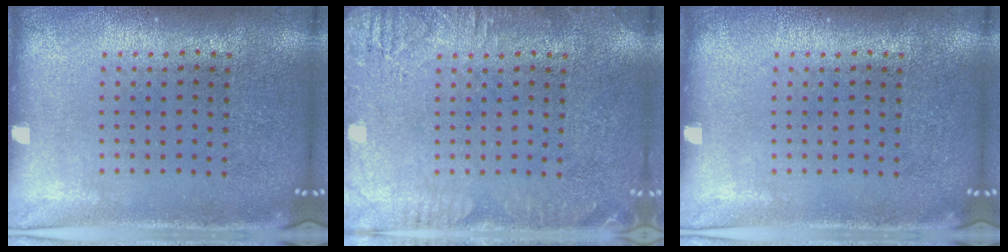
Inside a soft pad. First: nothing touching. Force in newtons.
{"total": 2.6, "press": 2.5, "slide": 0.4}
{"total": 0.0}